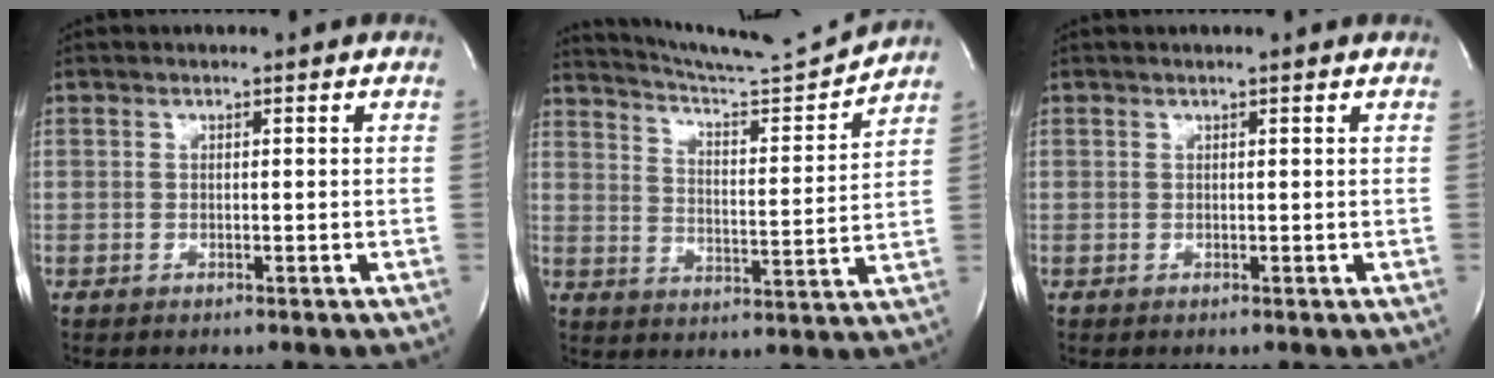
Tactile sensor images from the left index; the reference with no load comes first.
{"total": 13.3, "force": [12.9, -2.1, 2.5], "torque": [-0.048, -0.041, 0.202]}
{"total": 1.2, "force": [1.0, -0.2, 0.5], "torque": [-0.016, 0.005, 0.019]}